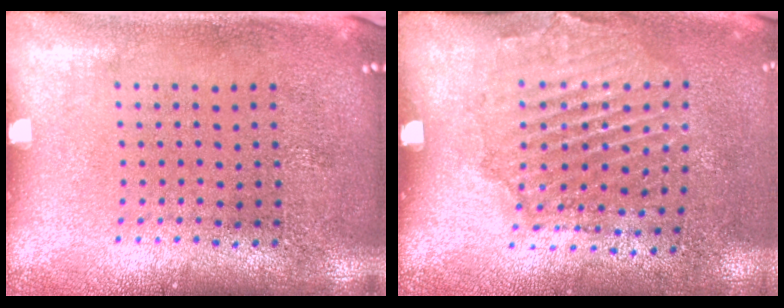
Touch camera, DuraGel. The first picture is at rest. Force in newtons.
{"total": 1.7, "press": 1.4, "slide": 0.8}